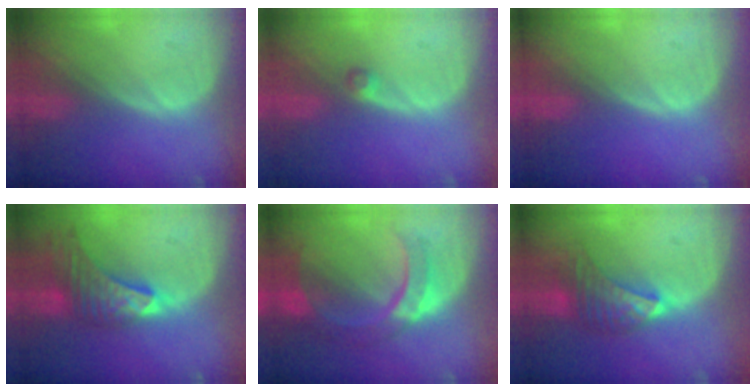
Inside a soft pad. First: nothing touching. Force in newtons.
{"total": 1.5, "press": 1.2, "slide": 0.8}
{"total": 0.0}
{"total": 9.5, "press": 8.5, "slide": 4.3}
{"total": 8.5, "press": 8.1, "slide": 2.7}
{"total": 7.0, "press": 6.8, "slide": 1.4}